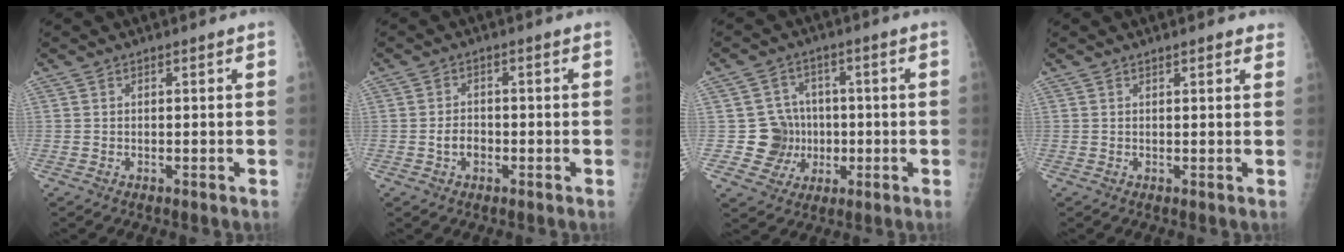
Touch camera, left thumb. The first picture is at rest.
{"total": 2.8, "force": [-0.9, 2.0, 1.7], "torque": [-0.021, 0.011, -0.016]}
{"total": 7.8, "force": [-0.5, 7.7, 1.1], "torque": [0.030, 0.019, -0.003]}
{"total": 2.4, "force": [1.9, 0.7, 1.4], "torque": [-0.003, 0.001, 0.021]}